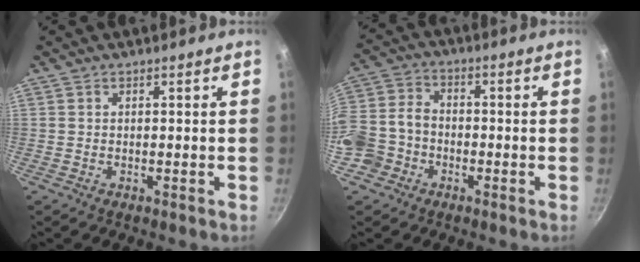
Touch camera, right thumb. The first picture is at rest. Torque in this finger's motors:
{"motor_torque": [0.34, 0.04, 0.50, 0.19, 0.12]}